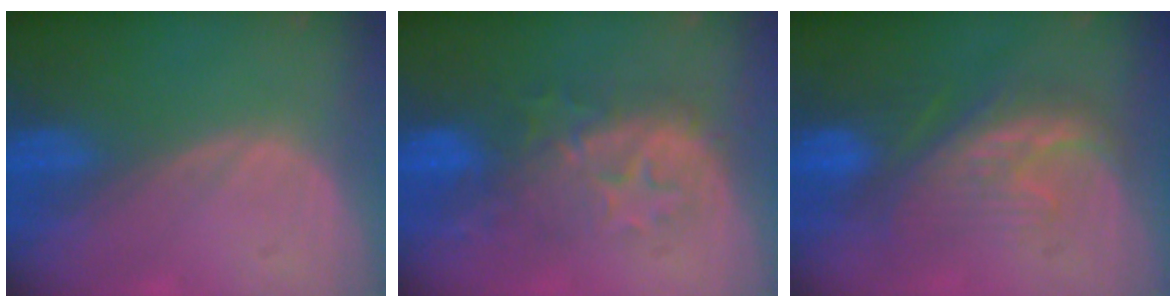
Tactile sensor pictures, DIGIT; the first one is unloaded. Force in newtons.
{"total": 8.6, "press": 8.3, "slide": 2.3}
{"total": 8.2, "press": 7.9, "slide": 1.8}